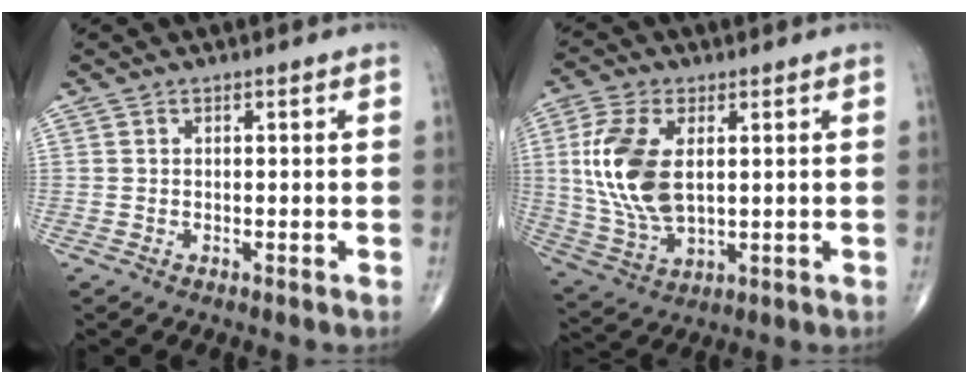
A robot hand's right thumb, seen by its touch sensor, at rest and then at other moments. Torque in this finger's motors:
{"motor_torque": [-0.77, 1.39, 1.40, 0.34, 0.16]}